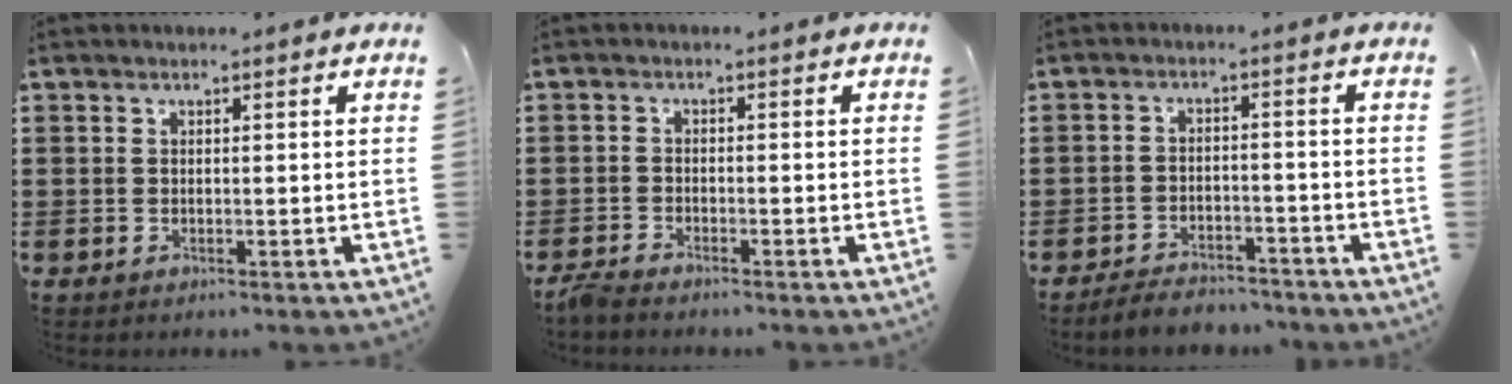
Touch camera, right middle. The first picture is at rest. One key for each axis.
{"total": 2.0, "fx": -1.9, "fy": 0.0, "fz": 0.6, "tx": -0.026, "ty": -0.003, "tz": -0.041}
{"total": 3.8, "fx": -3.8, "fy": 0.8, "fz": 0.3, "tx": -0.008, "ty": 0.008, "tz": -0.080}